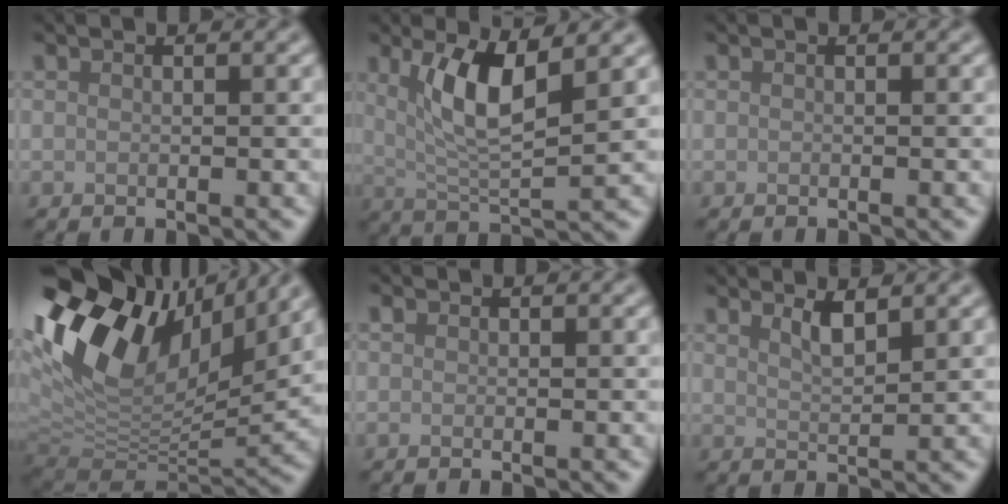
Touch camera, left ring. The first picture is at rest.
{"total": 5.4, "force": [1.2, 1.5, 5.1], "torque": [-0.100, -0.012, 0.025]}
{"total": 0.0}
{"total": 15.6, "force": [5.3, 9.5, 11.1], "torque": [-0.242, 0.022, 0.091]}
{"total": 0.7, "force": [-0.5, 0.4, 0.3], "torque": [-0.008, -0.001, -0.013]}
{"total": 1.7, "force": [0.6, 0.5, 1.5], "torque": [-0.028, -0.008, 0.009]}